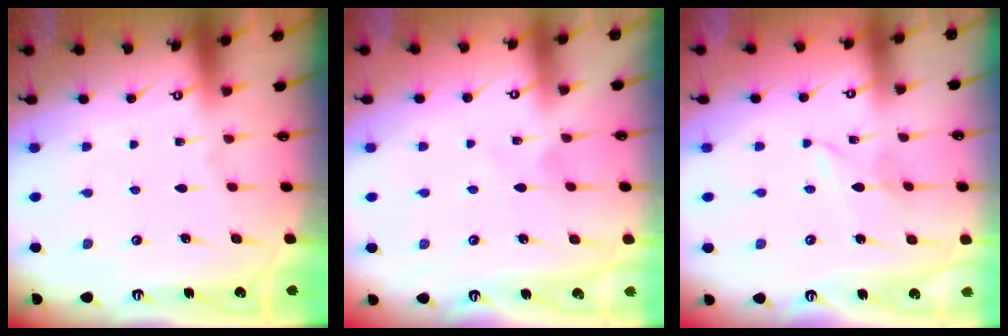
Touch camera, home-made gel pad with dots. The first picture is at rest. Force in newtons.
{"total": 3.1, "press": 3.1, "slide": 0.4}
{"total": 2.5, "press": 2.5, "slide": 0.2}